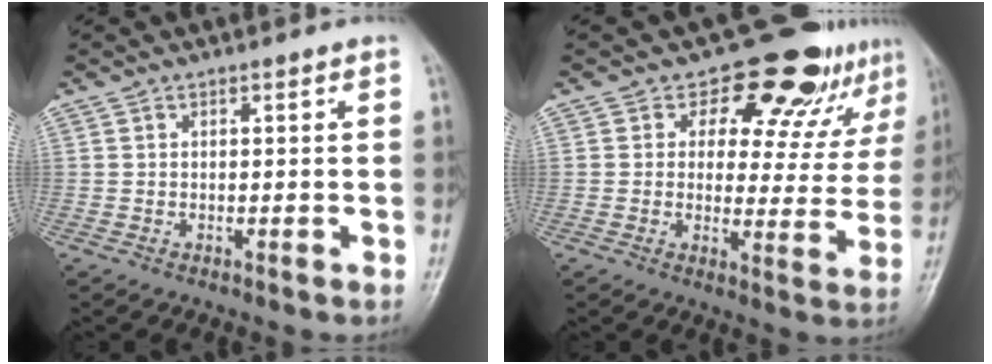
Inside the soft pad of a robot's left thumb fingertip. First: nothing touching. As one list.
[{"total": 13.7, "force": [9.8, 7.2, 6.2], "torque": [-0.025, -0.060, 0.113]}]